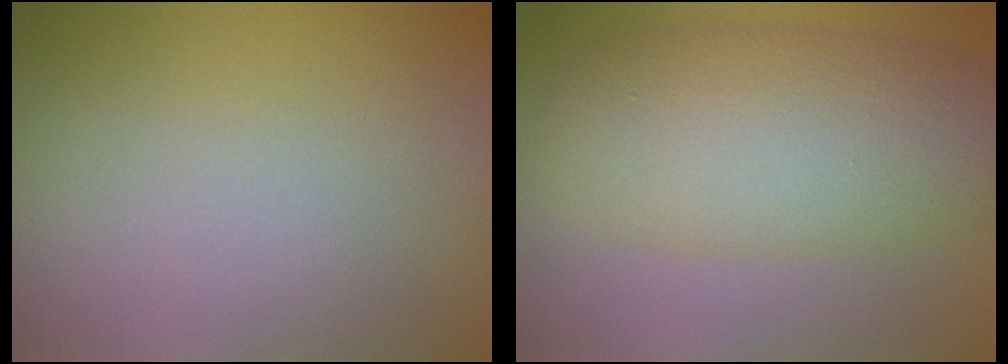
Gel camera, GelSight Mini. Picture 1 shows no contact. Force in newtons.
{"total": 8.0, "press": 8.0, "slide": 0.1}